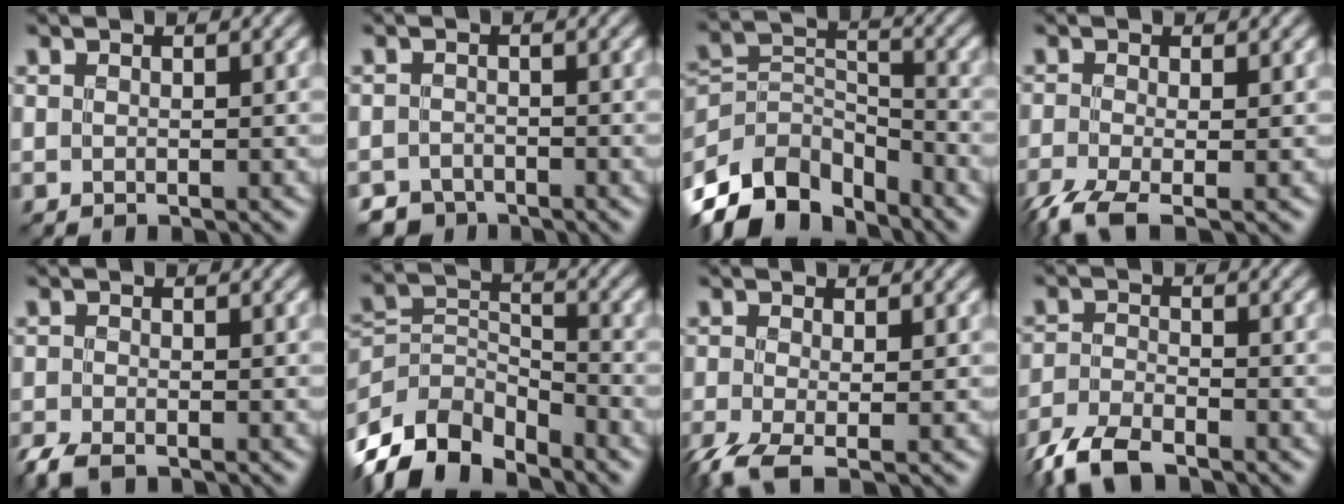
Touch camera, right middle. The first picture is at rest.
{"total": 3.0, "force": [-2.7, 1.4, 0.2], "torque": [0.007, -0.001, -0.047]}
{"total": 9.8, "force": [-7.3, 4.8, 4.3], "torque": [-0.081, 0.002, -0.148]}
{"total": 4.5, "force": [-2.9, 1.3, 3.3], "torque": [-0.075, -0.016, -0.064]}
{"total": 3.1, "force": [-2.4, 1.1, 1.6], "torque": [-0.034, -0.012, -0.055]}
{"total": 10.0, "force": [-7.5, 4.5, 4.8], "torque": [-0.104, -0.010, -0.145]}
{"total": 4.5, "force": [-2.4, 1.5, 3.6], "torque": [-0.085, -0.015, -0.054]}
{"total": 5.1, "force": [-4.2, 1.6, 2.4], "torque": [-0.047, -0.009, -0.089]}